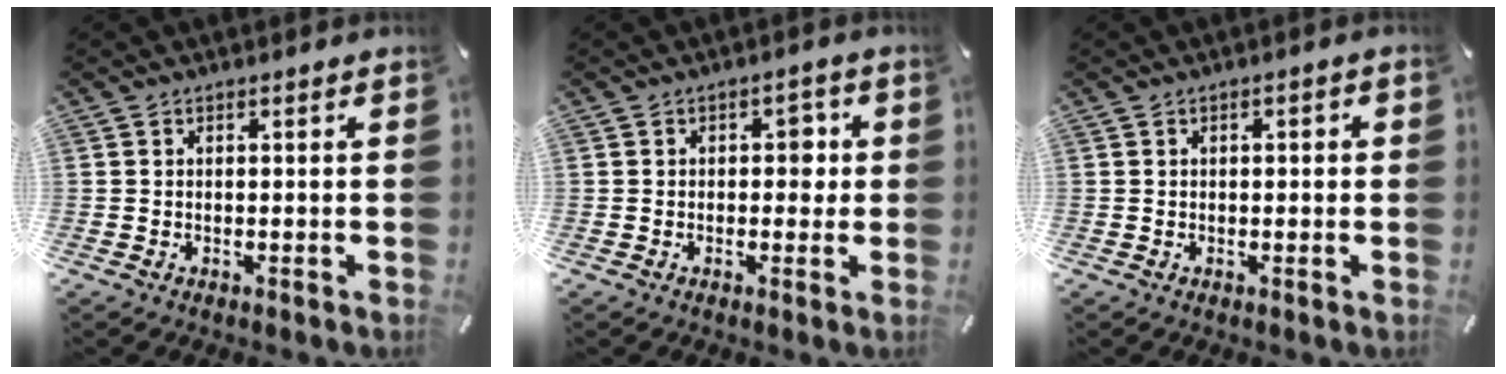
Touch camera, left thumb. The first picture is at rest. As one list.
[{"total": 3.7, "force": [0.1, 2.5, 2.8], "torque": [-0.023, 0.001, -0.010]}, {"total": 1.1, "force": [-0.1, 0.6, 0.9], "torque": [-0.016, 0.004, -0.004]}]